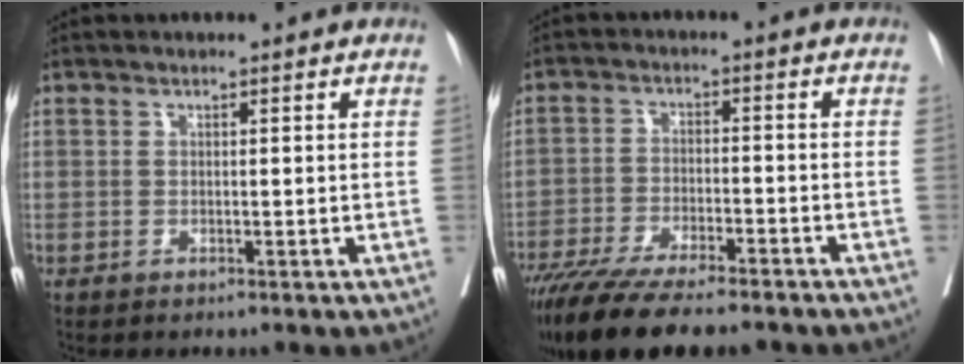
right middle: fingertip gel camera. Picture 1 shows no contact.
{"total": 15.6, "force": [-12.8, 2.7, 8.5], "torque": [-0.154, -0.032, -0.204]}